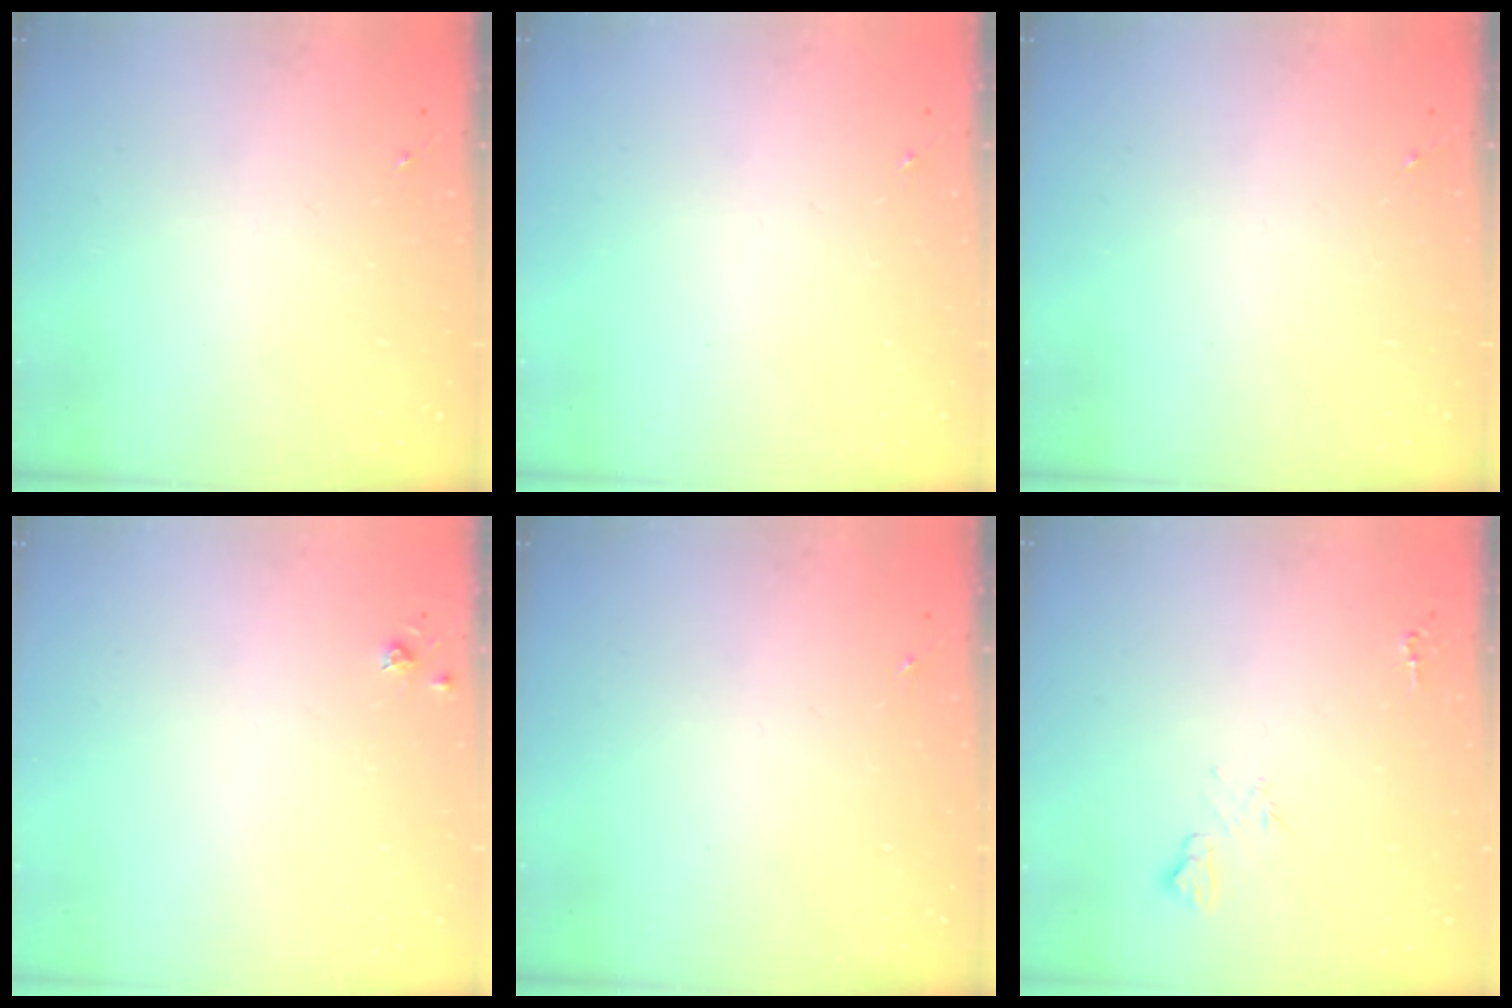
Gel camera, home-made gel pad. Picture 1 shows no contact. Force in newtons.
{"total": 0.0}
{"total": 0.0}
{"total": 3.8, "press": 3.8, "slide": 0.5}
{"total": 0.0}
{"total": 5.8, "press": 5.8, "slide": 0.7}